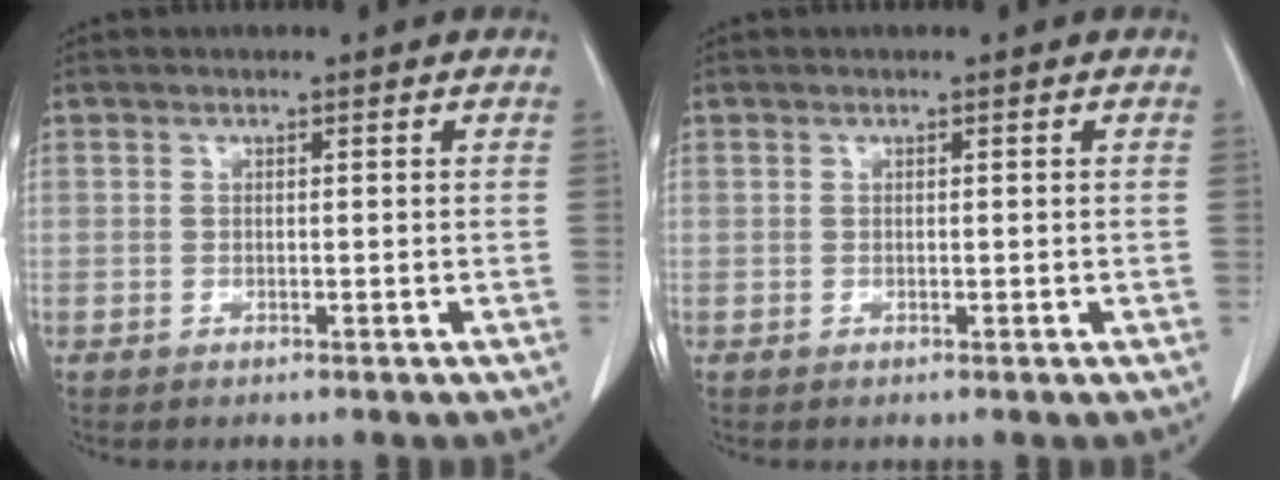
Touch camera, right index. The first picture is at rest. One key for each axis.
{"total": 0.0}